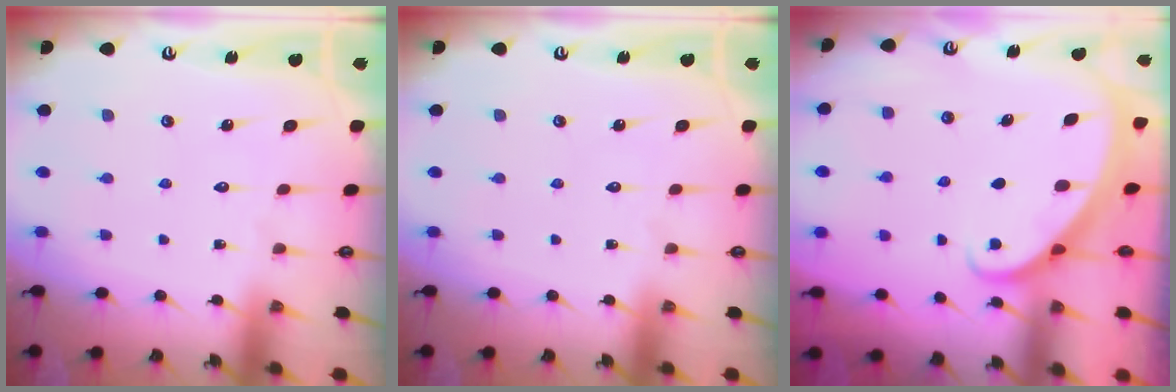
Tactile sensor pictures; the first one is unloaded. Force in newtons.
{"total": 0.0}
{"total": 1.9, "press": 1.9, "slide": 0.0}